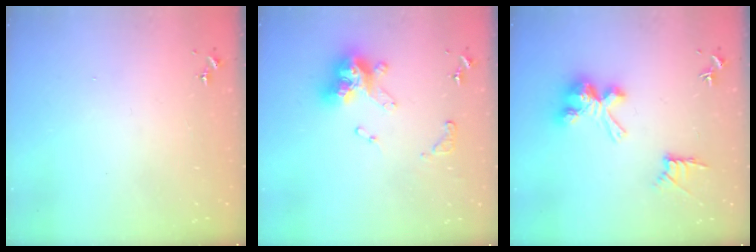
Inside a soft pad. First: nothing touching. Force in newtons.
{"total": 15.1, "press": 15.0, "slide": 1.7}
{"total": 12.1, "press": 12.1, "slide": 0.1}